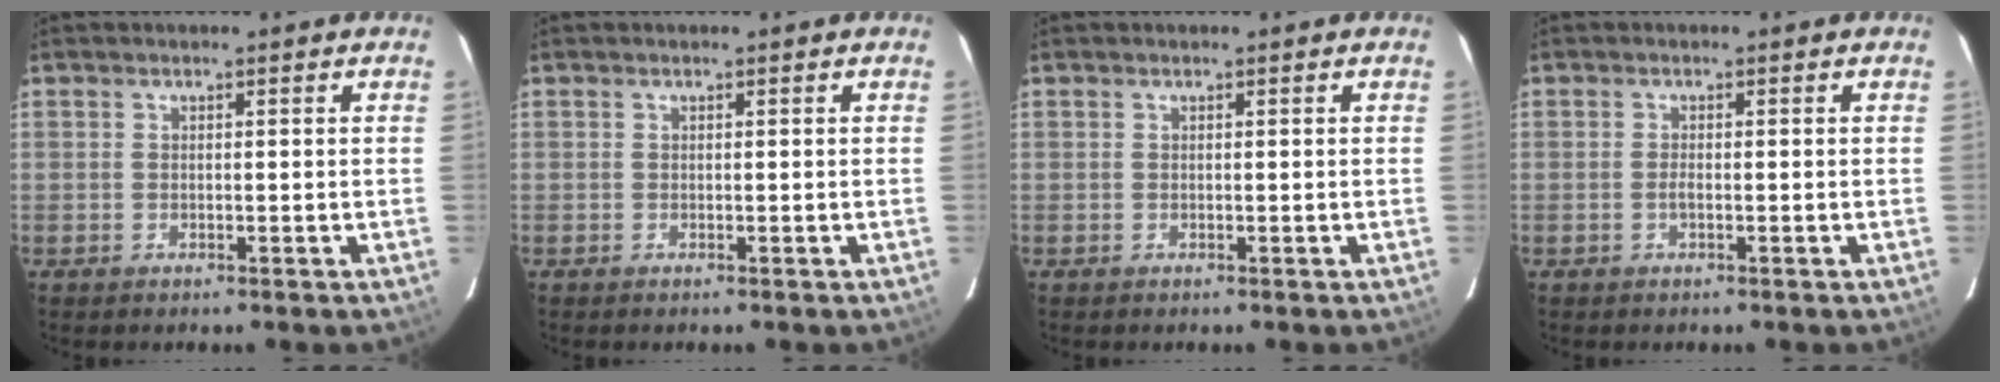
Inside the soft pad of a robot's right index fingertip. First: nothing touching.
{"total": 0.0}
{"total": 0.0}
{"total": 0.8, "force": [-0.3, 0.2, 0.7], "torque": [-0.015, 0.001, -0.007]}